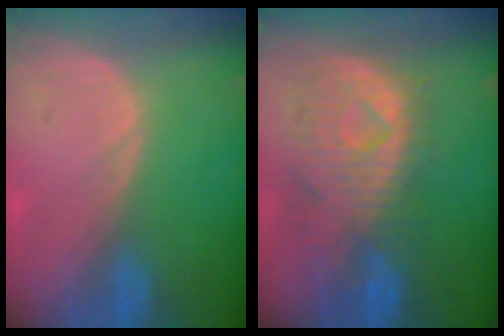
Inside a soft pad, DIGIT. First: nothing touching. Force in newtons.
{"total": 10.6, "press": 9.5, "slide": 4.8}